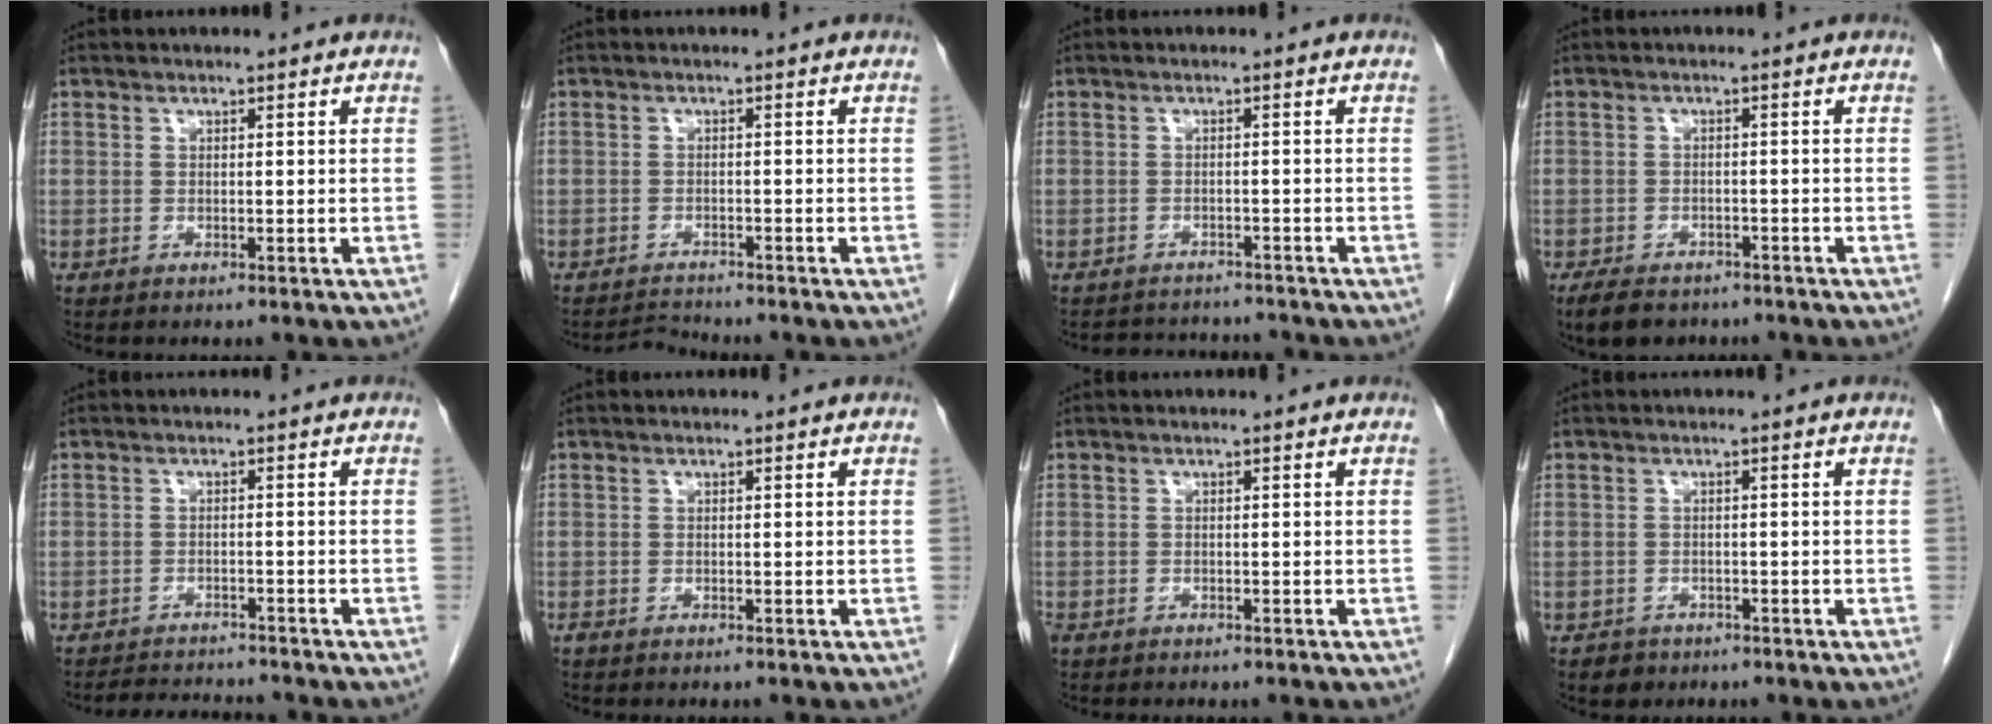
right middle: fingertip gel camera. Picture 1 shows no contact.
{"total": 2.0, "force": [-1.9, -0.5, -0.5], "torque": [0.006, -0.017, -0.030]}
{"total": 4.9, "force": [-4.8, 0.9, 0.3], "torque": [-0.003, 0.002, -0.068]}
{"total": 6.3, "force": [-4.9, 3.1, 2.6], "torque": [-0.042, -0.004, -0.068]}
{"total": 5.6, "force": [-5.5, 0.5, 0.9], "torque": [-0.015, -0.006, -0.085]}
{"total": 0.8, "force": [-0.7, 0.1, 0.3], "torque": [-0.011, -0.002, -0.012]}
{"total": 2.6, "force": [-2.1, 1.0, 1.0], "torque": [-0.020, -0.006, -0.027]}
{"total": 1.9, "force": [-1.3, 1.4, 0.2], "torque": [-0.010, 0.005, -0.017]}